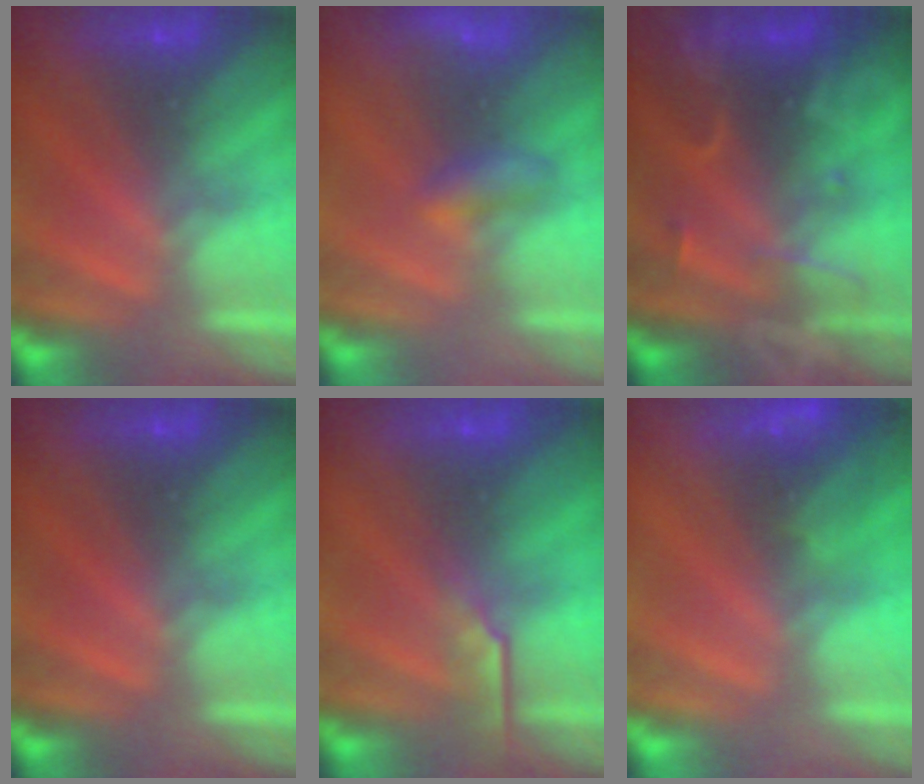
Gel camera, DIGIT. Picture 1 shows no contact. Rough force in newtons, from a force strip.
{"total": 2.1}
{"total": 2.4}
{"total": 0.0}
{"total": 2.7}
{"total": 2.6}